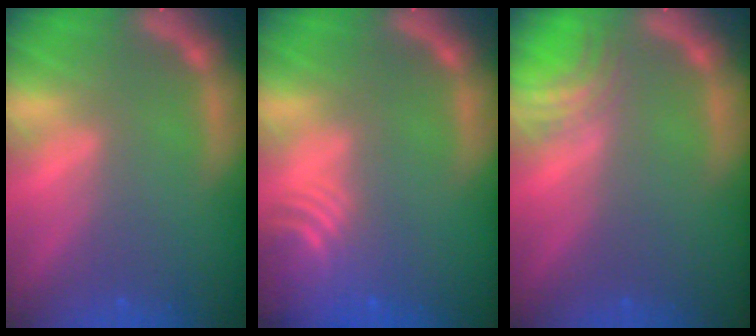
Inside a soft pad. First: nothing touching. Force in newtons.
{"total": 6.5}
{"total": 3.0}